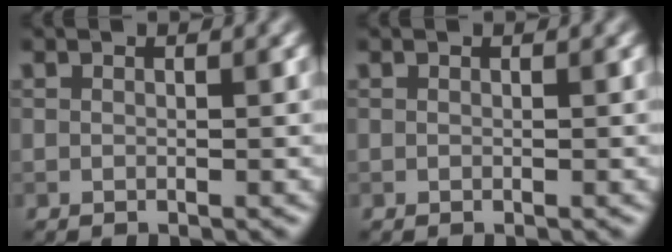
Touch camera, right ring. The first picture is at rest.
{"total": 0.0}